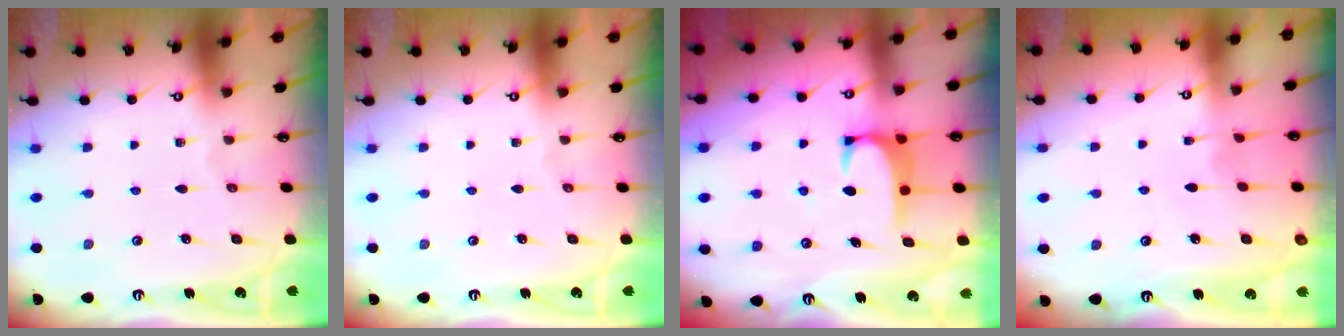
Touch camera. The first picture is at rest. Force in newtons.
{"total": 0.0}
{"total": 2.7, "press": 2.6, "slide": 0.7}
{"total": 2.3, "press": 2.3, "slide": 0.2}